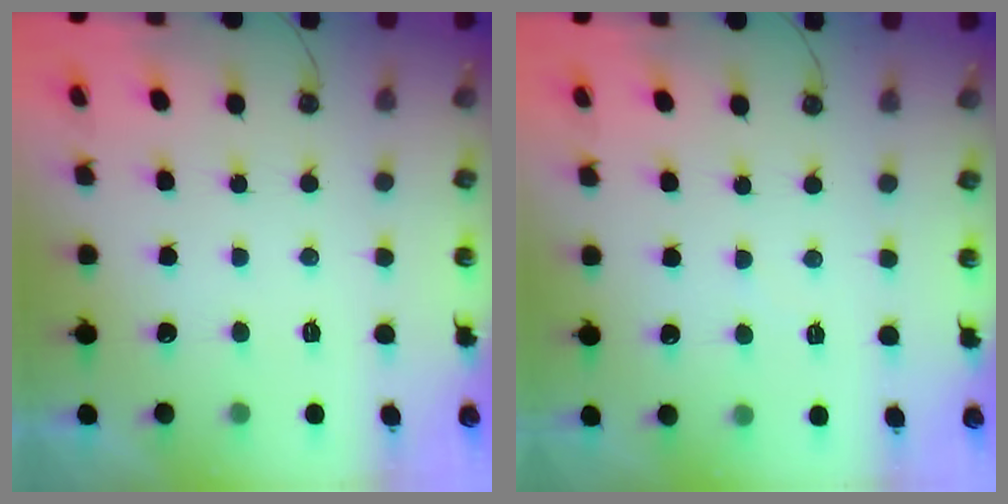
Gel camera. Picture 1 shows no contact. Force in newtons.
{"total": 3.2, "press": 3.2, "slide": 0.5}